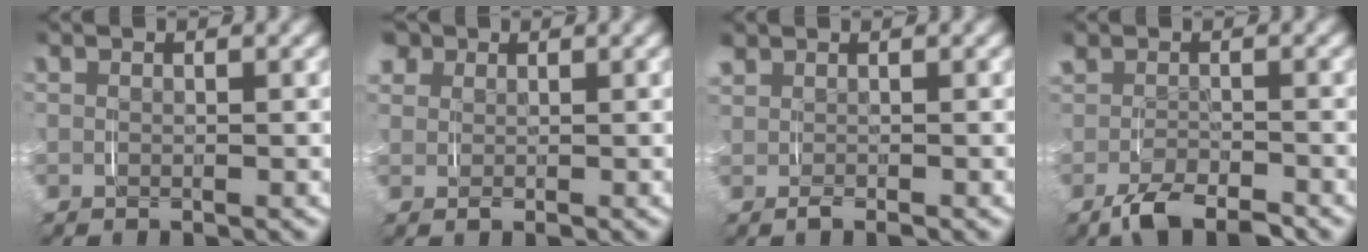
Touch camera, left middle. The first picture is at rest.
{"total": 2.9, "force": [1.6, 2.1, 1.1], "torque": [-0.030, 0.000, 0.030]}
{"total": 0.6, "force": [0.3, 0.4, 0.4], "torque": [-0.020, 0.000, 0.009]}
{"total": 3.1, "force": [-2.1, 1.3, 1.8], "torque": [-0.037, -0.003, -0.034]}